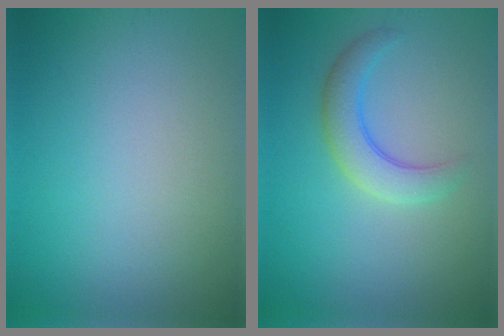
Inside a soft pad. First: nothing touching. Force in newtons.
{"total": 3.4, "press": 3.4, "slide": 0.3}